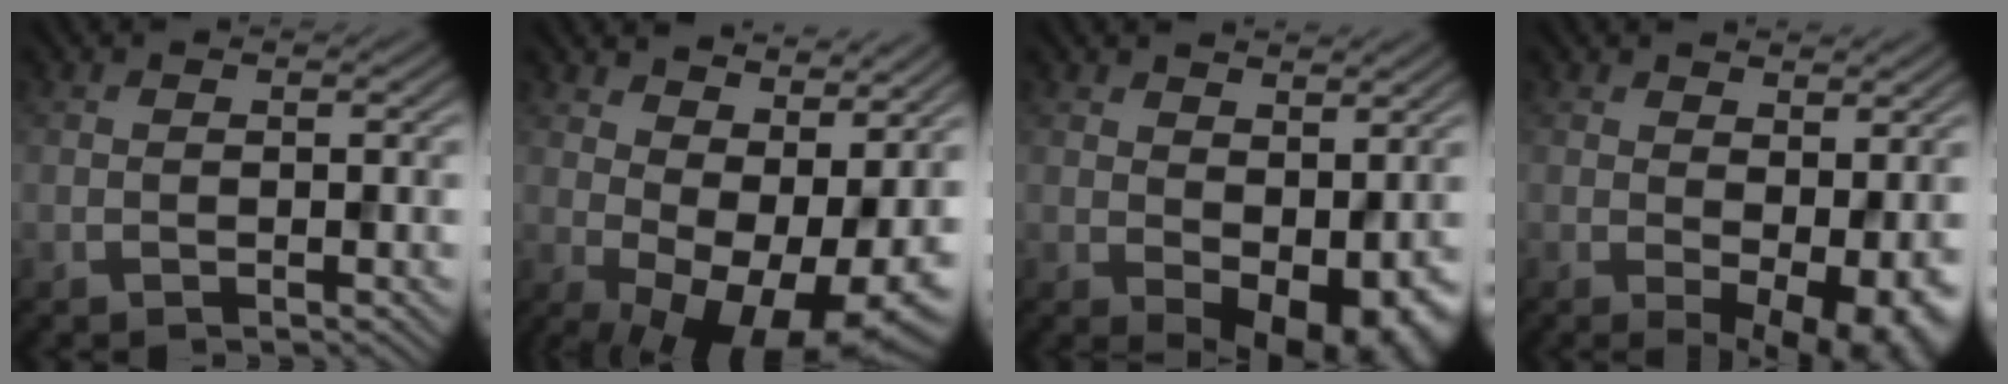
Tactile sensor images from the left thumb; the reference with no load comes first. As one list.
[{"total": 12.7, "force": [1.9, 6.9, 10.5], "torque": [-0.144, -0.015, 0.052]}, {"total": 8.3, "force": [0.3, 5.0, 6.7], "torque": [-0.093, -0.021, 0.020]}, {"total": 7.3, "force": [-0.2, 3.4, 6.4], "torque": [-0.087, -0.015, 0.011]}]